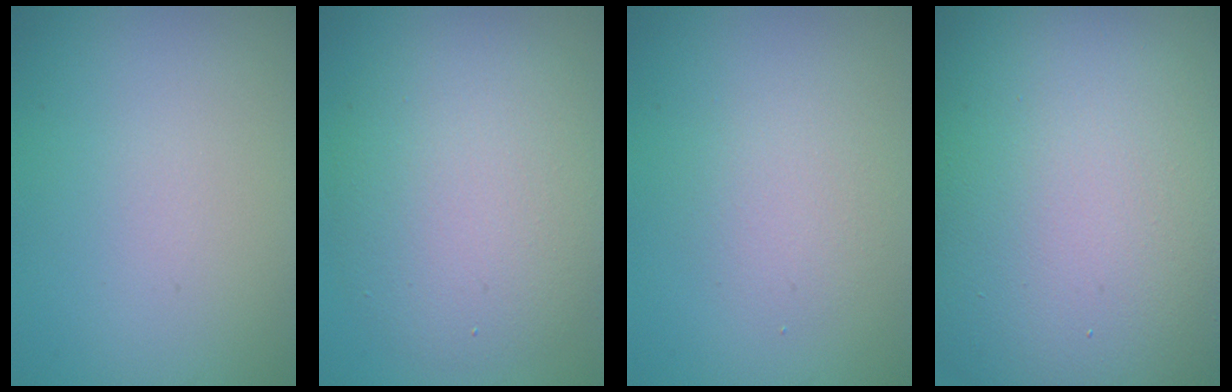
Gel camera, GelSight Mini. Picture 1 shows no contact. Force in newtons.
{"total": 7.4, "press": 7.4, "slide": 0.3}
{"total": 2.0, "press": 2.0, "slide": 0.1}
{"total": 22.2, "press": 22.2, "slide": 1.0}